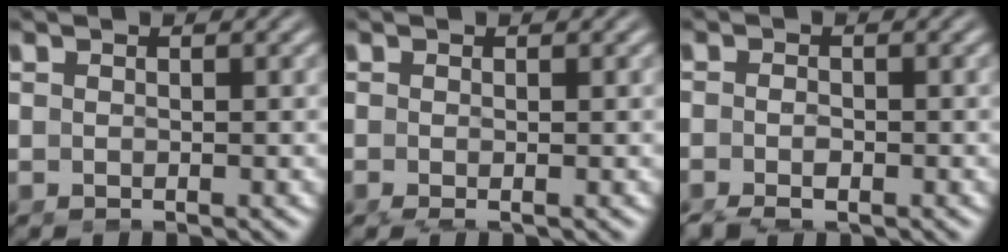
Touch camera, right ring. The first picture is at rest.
{"total": 1.2, "force": [-0.7, 0.6, 0.7], "torque": [-0.020, -0.012, -0.006]}
{"total": 3.2, "force": [-2.1, 1.9, 1.5], "torque": [-0.037, -0.014, -0.032]}